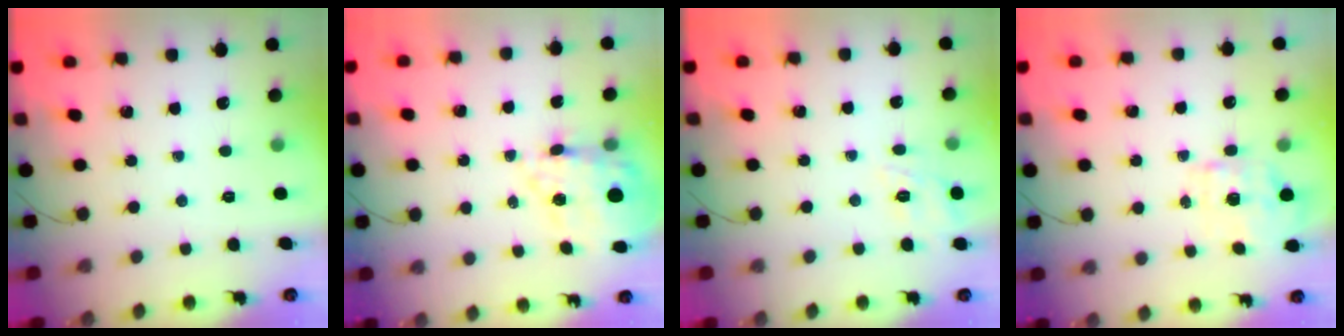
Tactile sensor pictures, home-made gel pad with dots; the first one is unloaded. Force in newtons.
{"total": 11.2, "press": 10.7, "slide": 3.3}
{"total": 2.8, "press": 2.2, "slide": 1.7}
{"total": 1.4, "press": 1.2, "slide": 0.7}